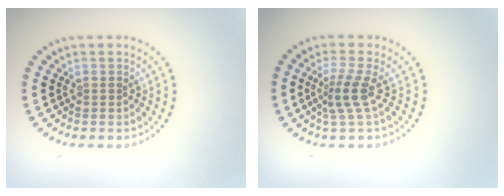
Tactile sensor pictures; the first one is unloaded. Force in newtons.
{"total": 2.6, "press": 1.8, "slide": 1.9}